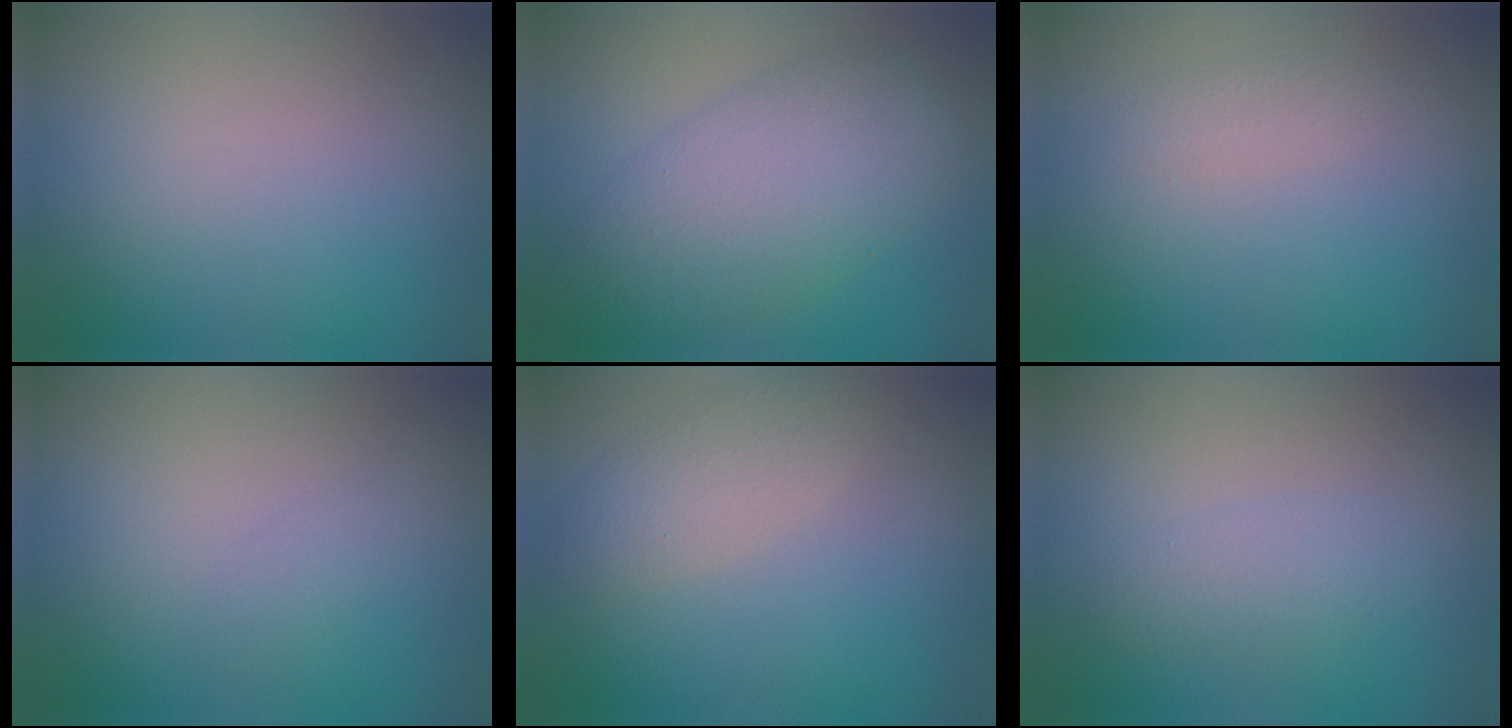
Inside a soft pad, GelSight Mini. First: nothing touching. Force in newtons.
{"total": 7.9, "press": 7.9, "slide": 0.3}
{"total": 1.1, "press": 1.1, "slide": 0.1}
{"total": 0.8, "press": 0.8, "slide": 0.0}
{"total": 2.6, "press": 2.6, "slide": 0.2}
{"total": 2.2, "press": 2.2, "slide": 0.1}